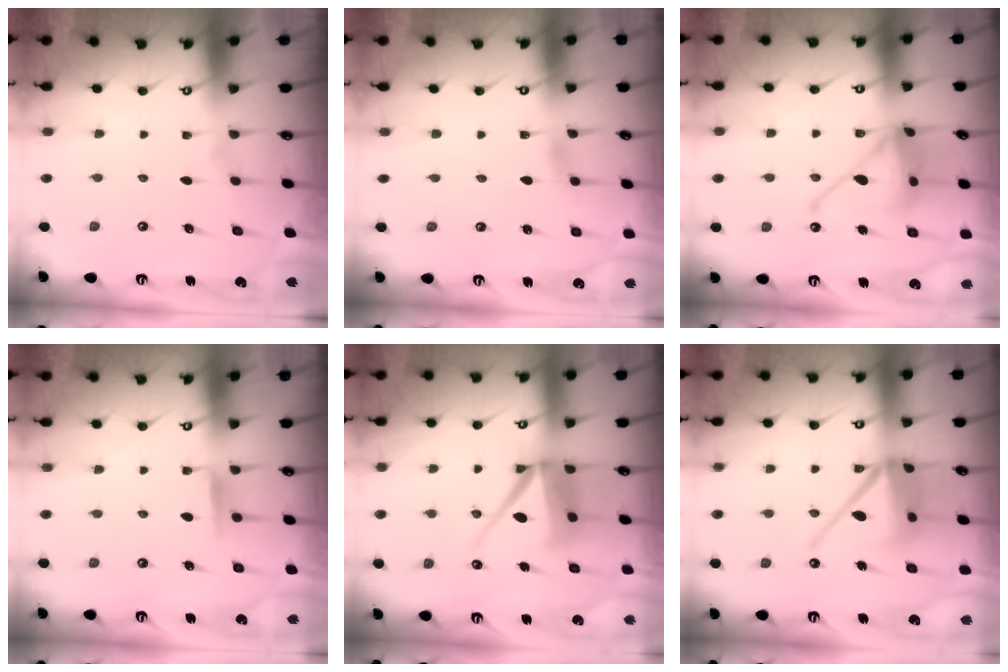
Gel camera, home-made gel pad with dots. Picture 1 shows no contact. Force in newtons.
{"total": 1.7, "press": 1.7, "slide": 0.2}
{"total": 16.1, "press": 16.0, "slide": 1.6}
{"total": 7.2, "press": 7.2, "slide": 0.9}
{"total": 12.1, "press": 12.0, "slide": 1.6}
{"total": 15.5, "press": 15.4, "slide": 1.8}